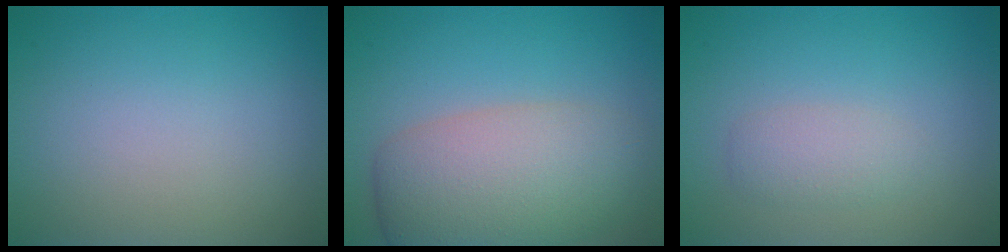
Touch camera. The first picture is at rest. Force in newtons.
{"total": 8.0, "press": 8.0, "slide": 0.4}
{"total": 1.8, "press": 1.8, "slide": 0.1}